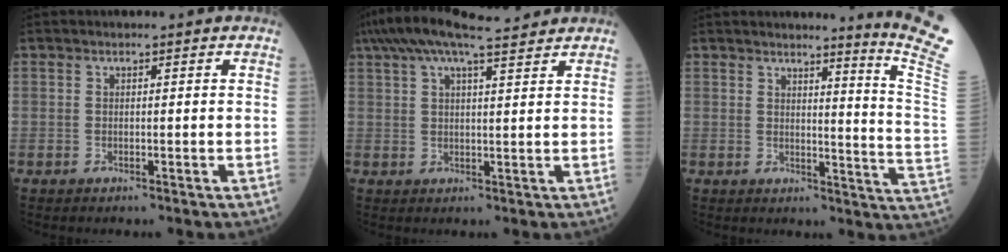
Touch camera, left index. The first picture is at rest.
{"total": 12.5, "force": [10.5, 0.9, 6.6], "torque": [-0.126, 0.041, 0.165]}
{"total": 11.4, "force": [9.2, -4.4, 5.0], "torque": [-0.071, -0.115, 0.093]}